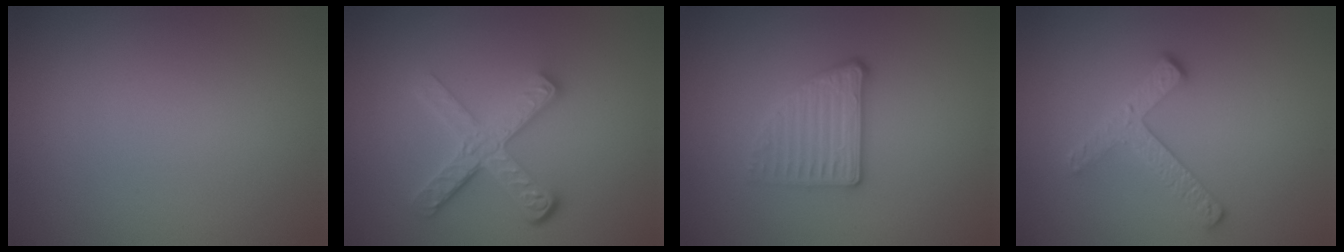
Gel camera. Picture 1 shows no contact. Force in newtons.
{"total": 4.8, "press": 3.6, "slide": 3.3}
{"total": 2.8, "press": 2.5, "slide": 1.2}
{"total": 2.8, "press": 2.5, "slide": 1.3}